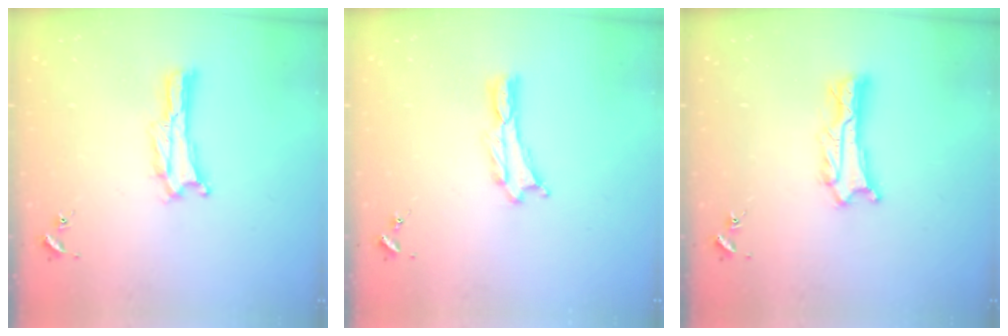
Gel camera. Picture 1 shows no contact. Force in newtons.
{"total": 0.0}
{"total": 2.2, "press": 2.2, "slide": 0.2}